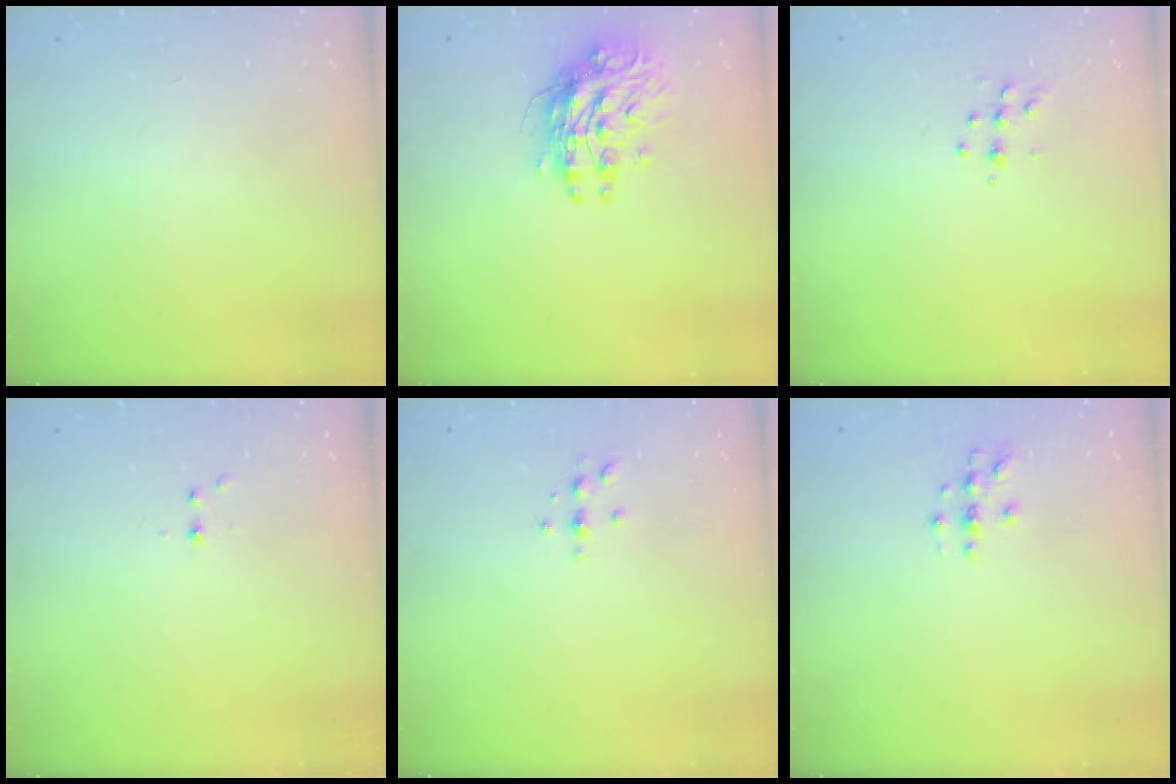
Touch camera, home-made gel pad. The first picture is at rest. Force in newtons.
{"total": 11.5, "press": 11.4, "slide": 0.9}
{"total": 5.4, "press": 5.4, "slide": 0.6}
{"total": 2.2, "press": 1.9, "slide": 1.2}
{"total": 3.9, "press": 3.9, "slide": 0.6}
{"total": 3.0, "press": 3.0, "slide": 0.3}